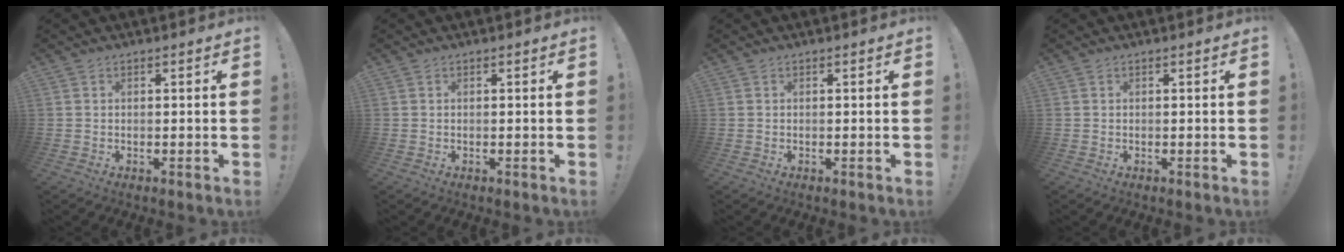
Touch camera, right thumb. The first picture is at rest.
{"total": 0.0}
{"total": 0.0}
{"total": 0.0}